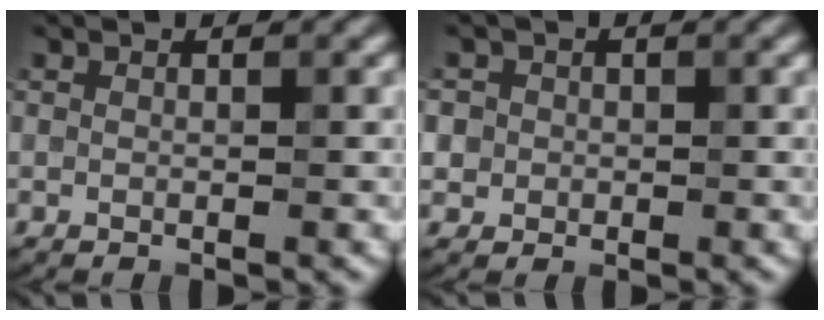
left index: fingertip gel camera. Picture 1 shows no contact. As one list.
[{"total": 2.9, "force": [0.4, 2.8, 0.7], "torque": [0.005, 0.013, -0.002]}]